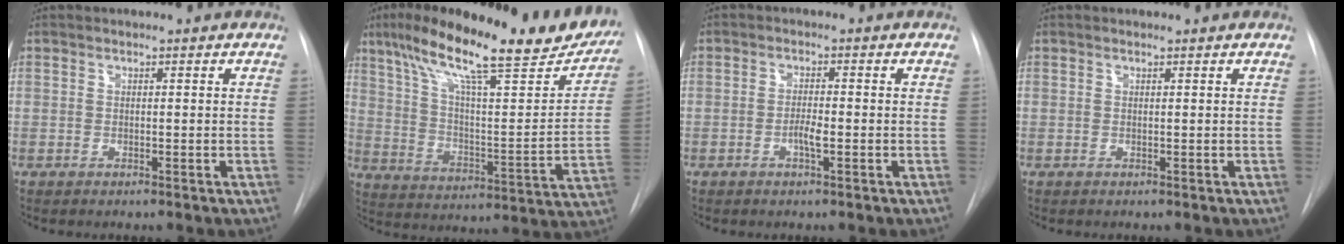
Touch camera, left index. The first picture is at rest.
{"total": 27.7, "force": [21.2, 4.7, 17.1], "torque": [-0.274, 0.006, 0.302]}
{"total": 2.4, "force": [-0.9, 0.4, 2.2], "torque": [-0.039, 0.001, -0.017]}
{"total": 0.0}